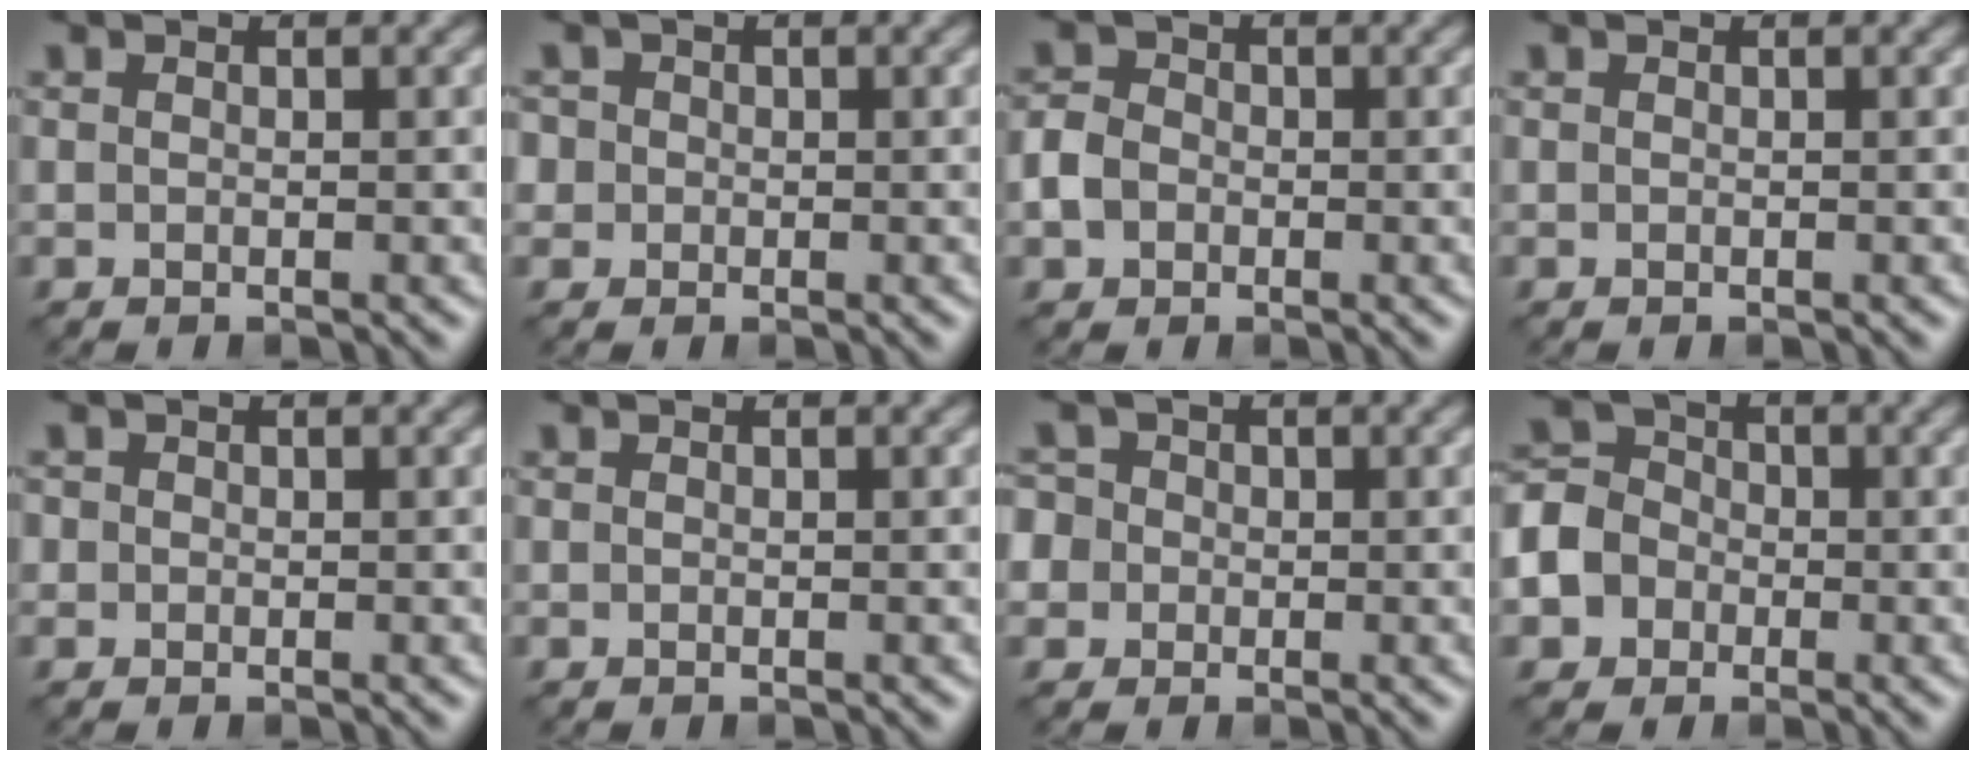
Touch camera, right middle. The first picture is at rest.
{"total": 2.7, "force": [0.8, 2.4, 0.9], "torque": [-0.005, 0.016, -0.002]}
{"total": 2.4, "force": [-0.6, 2.1, 1.0], "torque": [-0.021, 0.002, -0.019]}
{"total": 0.0}
{"total": 0.8, "force": [0.0, 0.8, 0.1], "torque": [0.005, -0.002, -0.004]}
{"total": 0.0}
{"total": 5.5, "force": [0.1, 5.0, 2.1], "torque": [-0.041, 0.033, -0.035]}
{"total": 7.4, "force": [-2.8, 6.5, 2.2], "torque": [-0.054, -0.009, -0.071]}